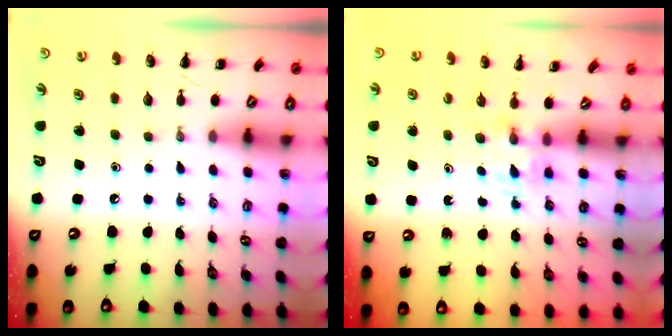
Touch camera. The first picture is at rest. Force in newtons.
{"total": 2.8, "press": 2.6, "slide": 1.1}